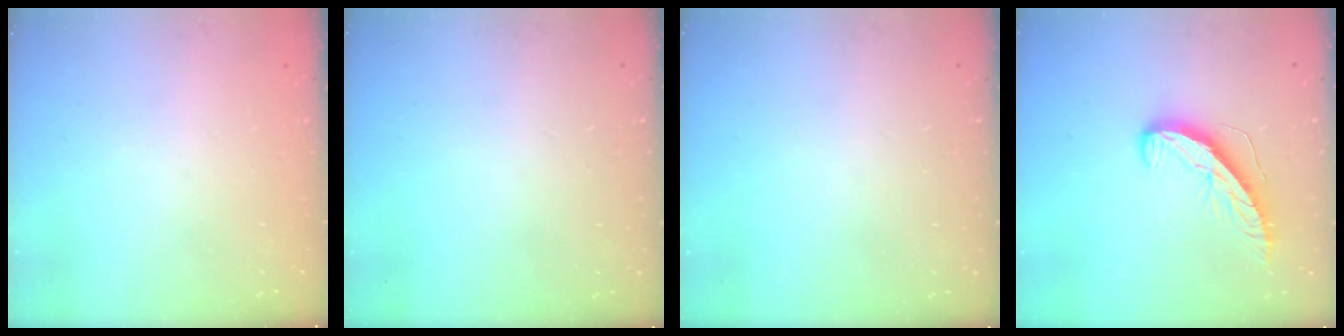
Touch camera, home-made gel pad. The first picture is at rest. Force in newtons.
{"total": 0.0}
{"total": 0.0}
{"total": 9.7, "press": 9.7, "slide": 0.3}